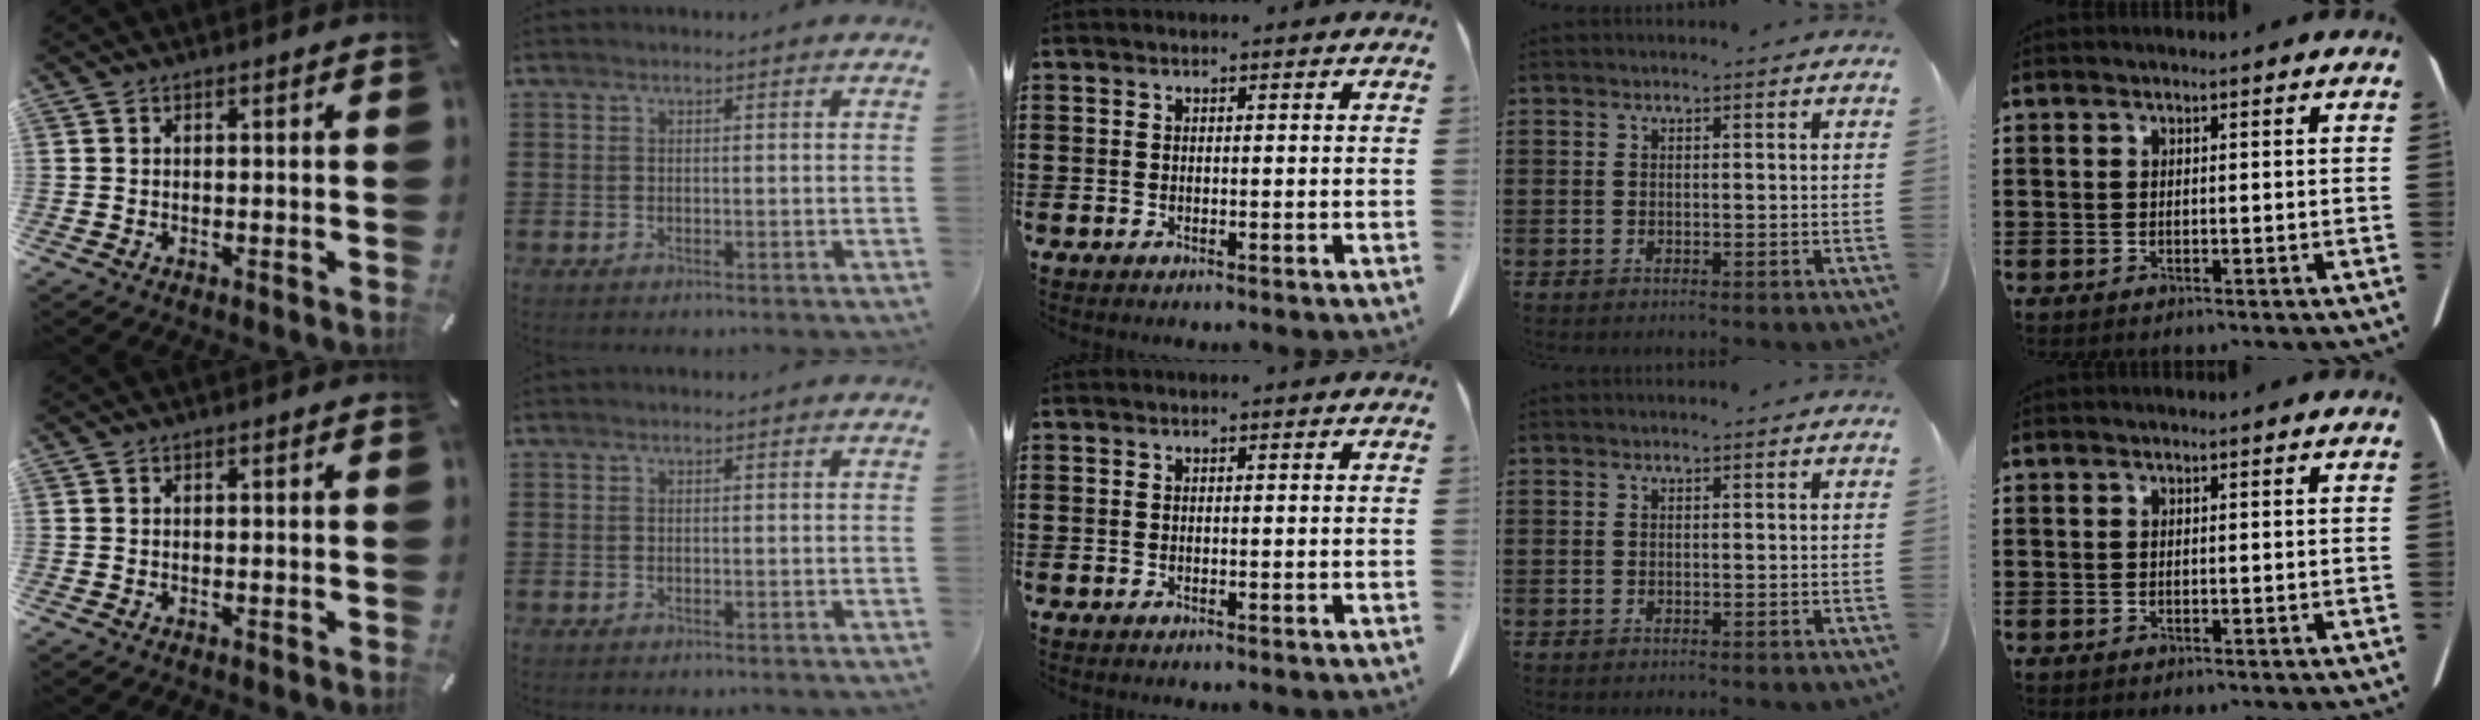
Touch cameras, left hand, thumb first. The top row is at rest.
{}